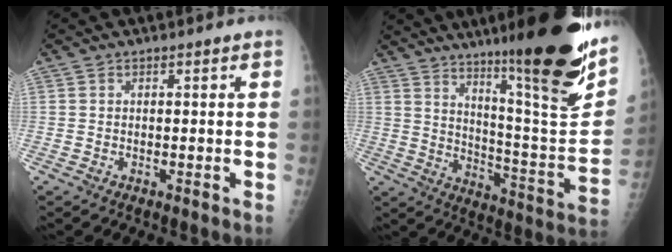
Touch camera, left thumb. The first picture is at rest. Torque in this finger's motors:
{"motor_torque": [4.63, 0.37, 1.45, -1.32, 0.42]}